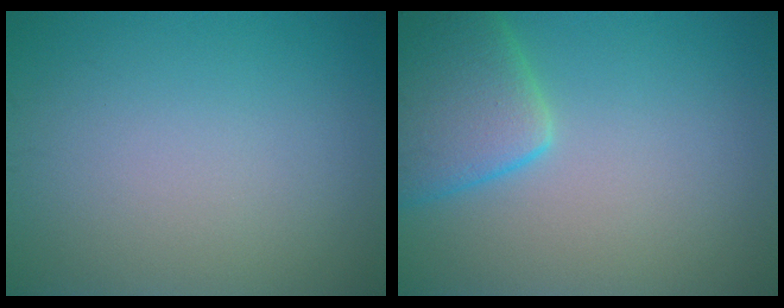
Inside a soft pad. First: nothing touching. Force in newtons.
{"total": 5.9, "press": 5.9, "slide": 0.5}